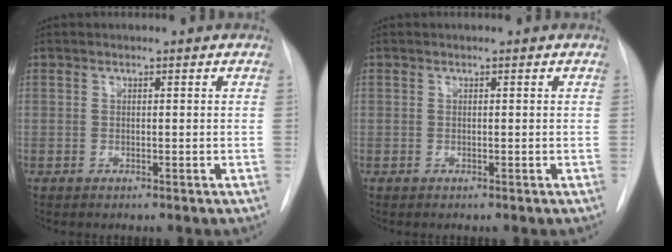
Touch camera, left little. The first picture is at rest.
{"total": 0.0}